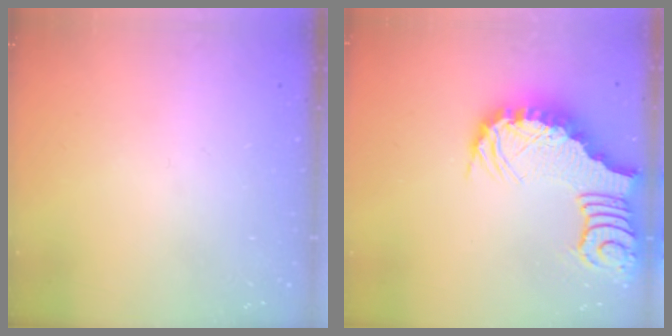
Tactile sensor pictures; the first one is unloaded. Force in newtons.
{"total": 3.8, "press": 3.7, "slide": 0.7}